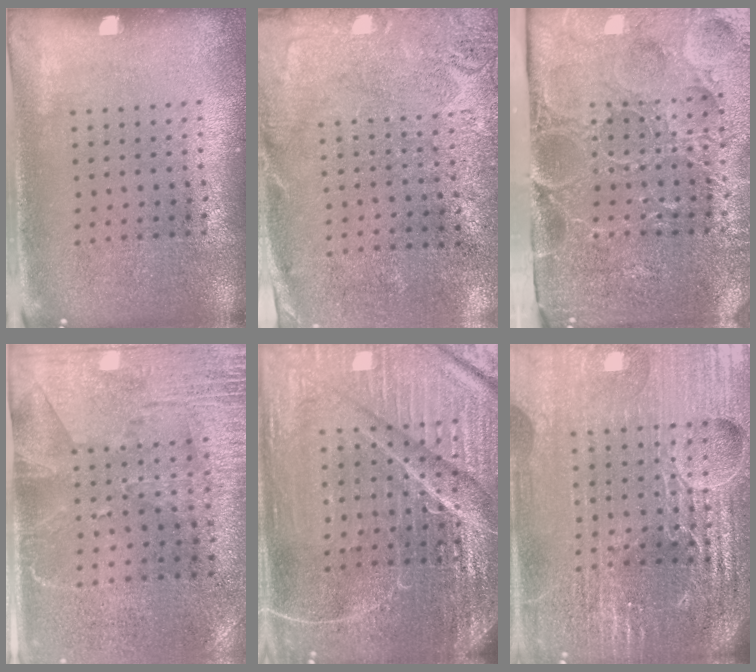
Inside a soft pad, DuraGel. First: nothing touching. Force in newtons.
{"total": 2.8, "press": 2.3, "slide": 1.6}
{"total": 5.2, "press": 4.2, "slide": 3.0}
{"total": 2.8, "press": 2.4, "slide": 1.5}
{"total": 6.4, "press": 5.7, "slide": 3.0}
{"total": 6.3, "press": 5.5, "slide": 2.9}